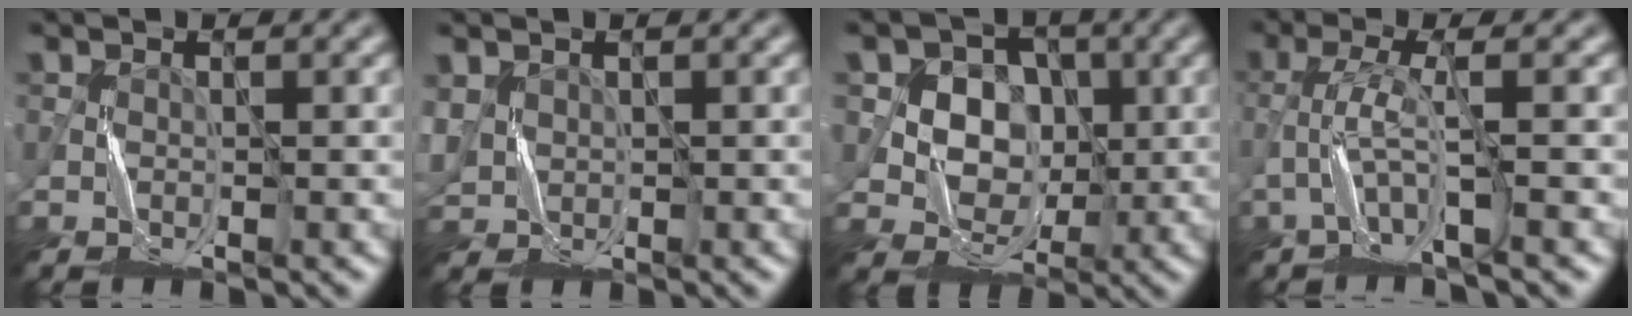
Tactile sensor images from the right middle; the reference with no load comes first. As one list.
[{"total": 2.4, "force": [0.8, 2.0, 1.0], "torque": [-0.037, 0.000, 0.021]}, {"total": 7.2, "force": [1.2, 6.3, 3.4], "torque": [-0.056, 0.014, 0.017]}, {"total": 3.0, "force": [-1.6, -0.1, 2.5], "torque": [-0.057, 0.010, -0.036]}]